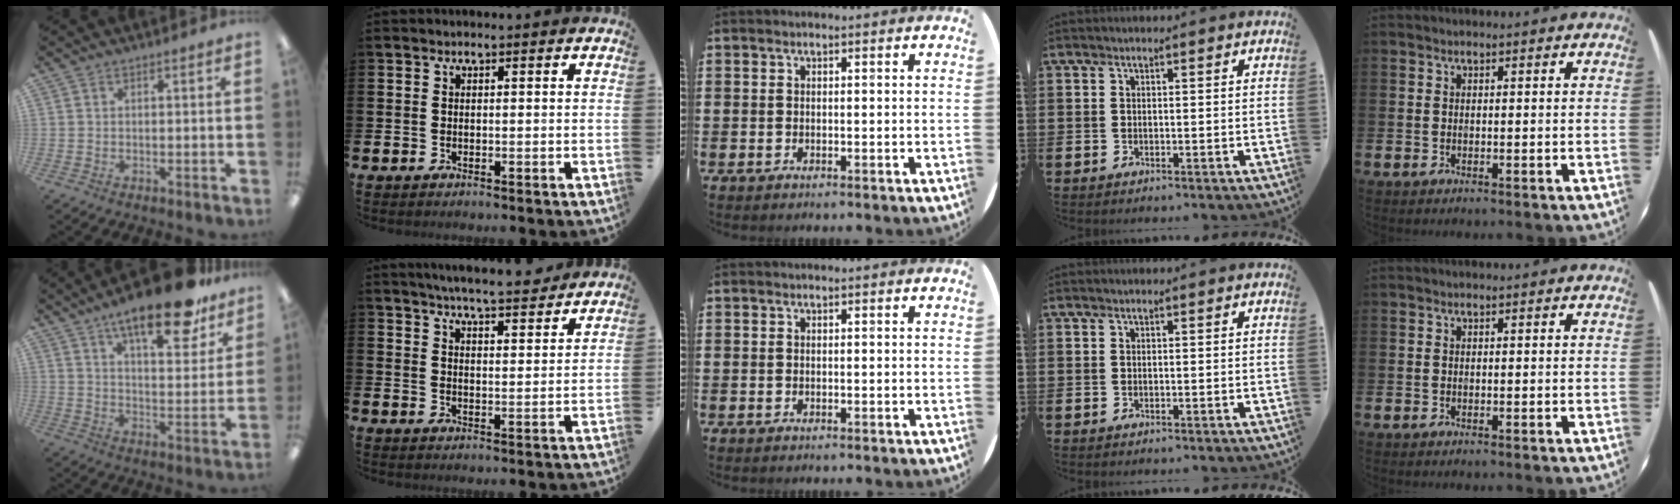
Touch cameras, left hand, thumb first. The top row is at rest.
{"thumb": {"total": 17.5, "force": [12.5, 5.5, 11.0], "torque": [-0.162, -0.073, 0.203]}, "index": {"total": 5.9, "force": [5.8, 0.0, 1.2], "torque": [-0.029, -0.040, 0.100]}}